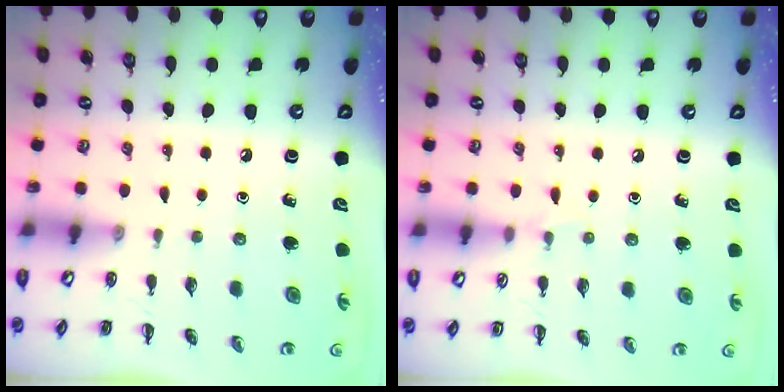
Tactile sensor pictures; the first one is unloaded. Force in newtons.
{"total": 3.6, "press": 3.4, "slide": 1.2}